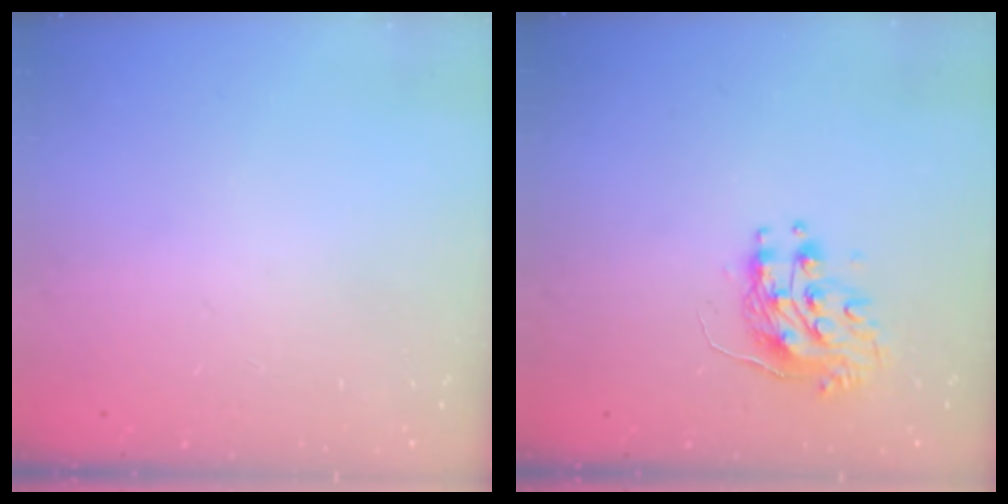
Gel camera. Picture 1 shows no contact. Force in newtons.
{"total": 9.2, "press": 9.2, "slide": 0.7}